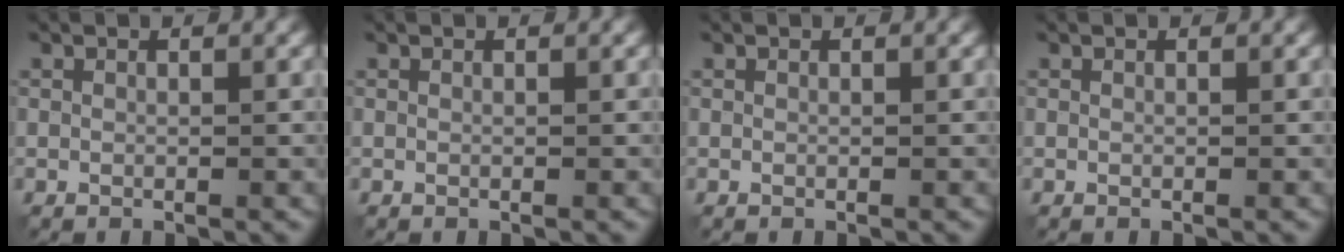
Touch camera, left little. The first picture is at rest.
{"total": 0.0}
{"total": 0.0}
{"total": 0.0}